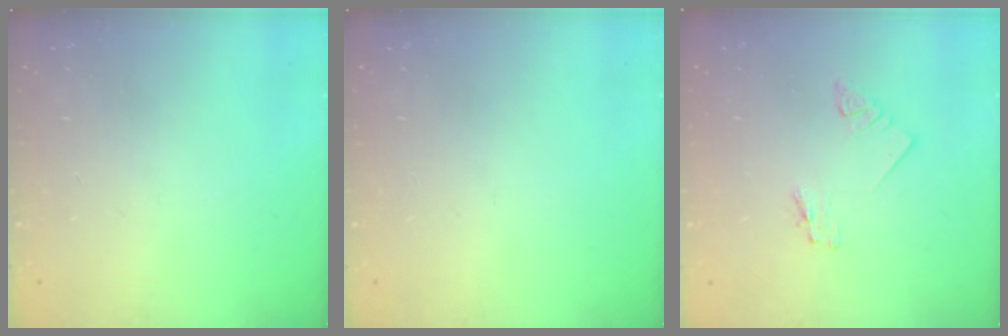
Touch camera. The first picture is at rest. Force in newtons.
{"total": 0.0}
{"total": 1.8, "press": 1.7, "slide": 0.2}